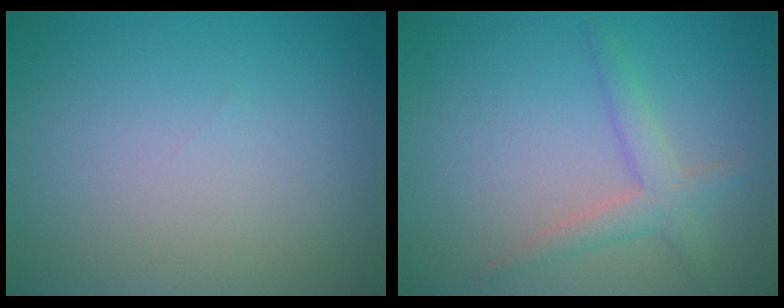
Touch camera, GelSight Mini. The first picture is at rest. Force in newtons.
{"total": 2.4, "press": 2.4, "slide": 0.1}